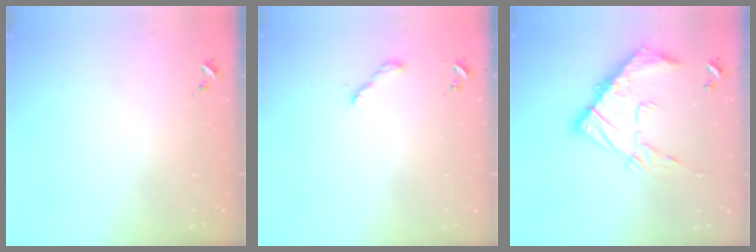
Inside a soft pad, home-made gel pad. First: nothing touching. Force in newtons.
{"total": 2.2, "press": 2.2, "slide": 0.2}
{"total": 17.3, "press": 17.3, "slide": 1.4}